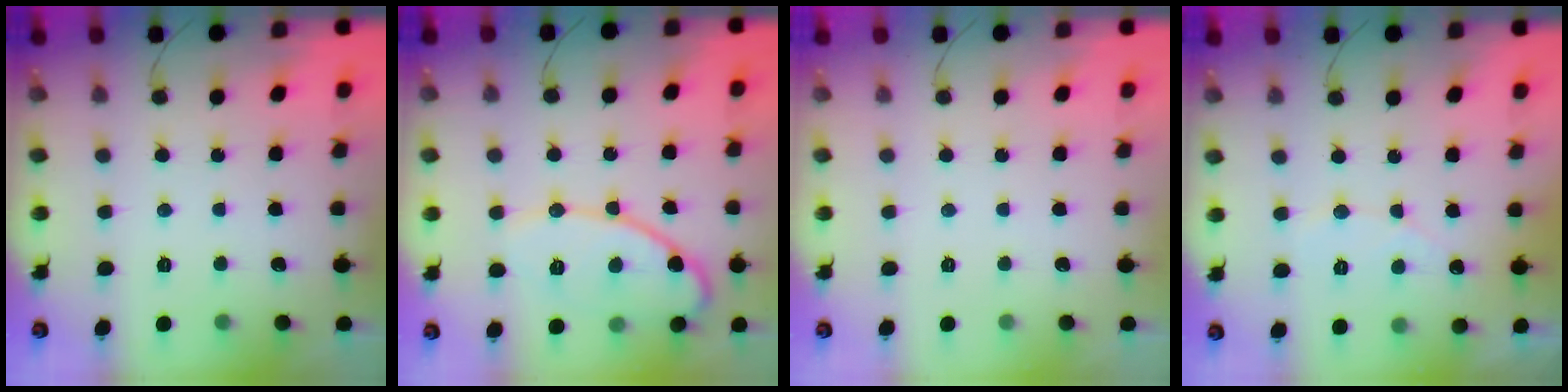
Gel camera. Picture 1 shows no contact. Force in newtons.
{"total": 11.9, "press": 11.8, "slide": 0.5}
{"total": 0.0}
{"total": 4.5, "press": 4.5, "slide": 0.3}